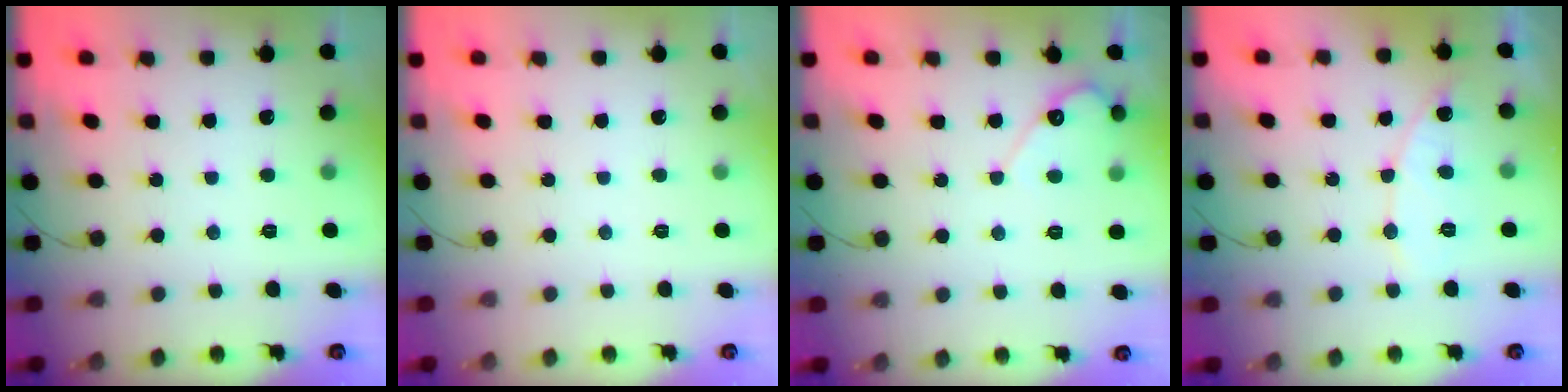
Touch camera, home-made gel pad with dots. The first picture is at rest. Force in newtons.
{"total": 0.0}
{"total": 5.3, "press": 5.3, "slide": 0.2}
{"total": 8.1, "press": 8.1, "slide": 0.5}